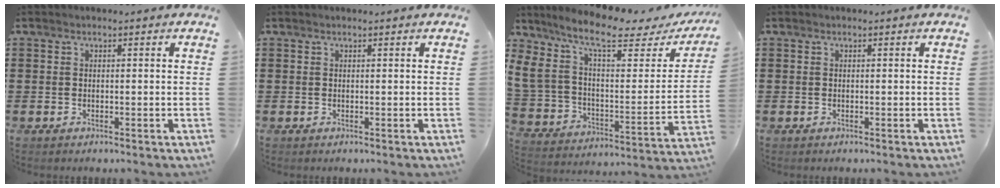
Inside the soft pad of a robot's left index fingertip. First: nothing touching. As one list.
[{"total": 0.0}, {"total": 10.8, "force": [7.2, 3.8, 7.2], "torque": [-0.174, -0.038, 0.124]}, {"total": 0.0}]